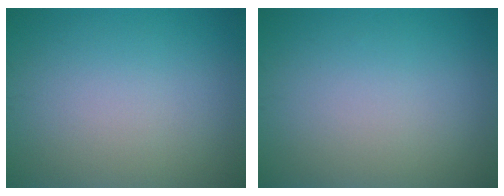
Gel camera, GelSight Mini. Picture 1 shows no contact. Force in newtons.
{"total": 0.0}